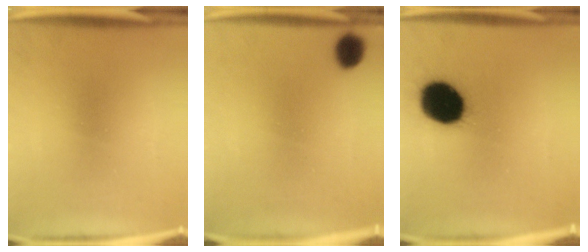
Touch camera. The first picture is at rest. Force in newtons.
{"total": 4.0}
{"total": 19.4}